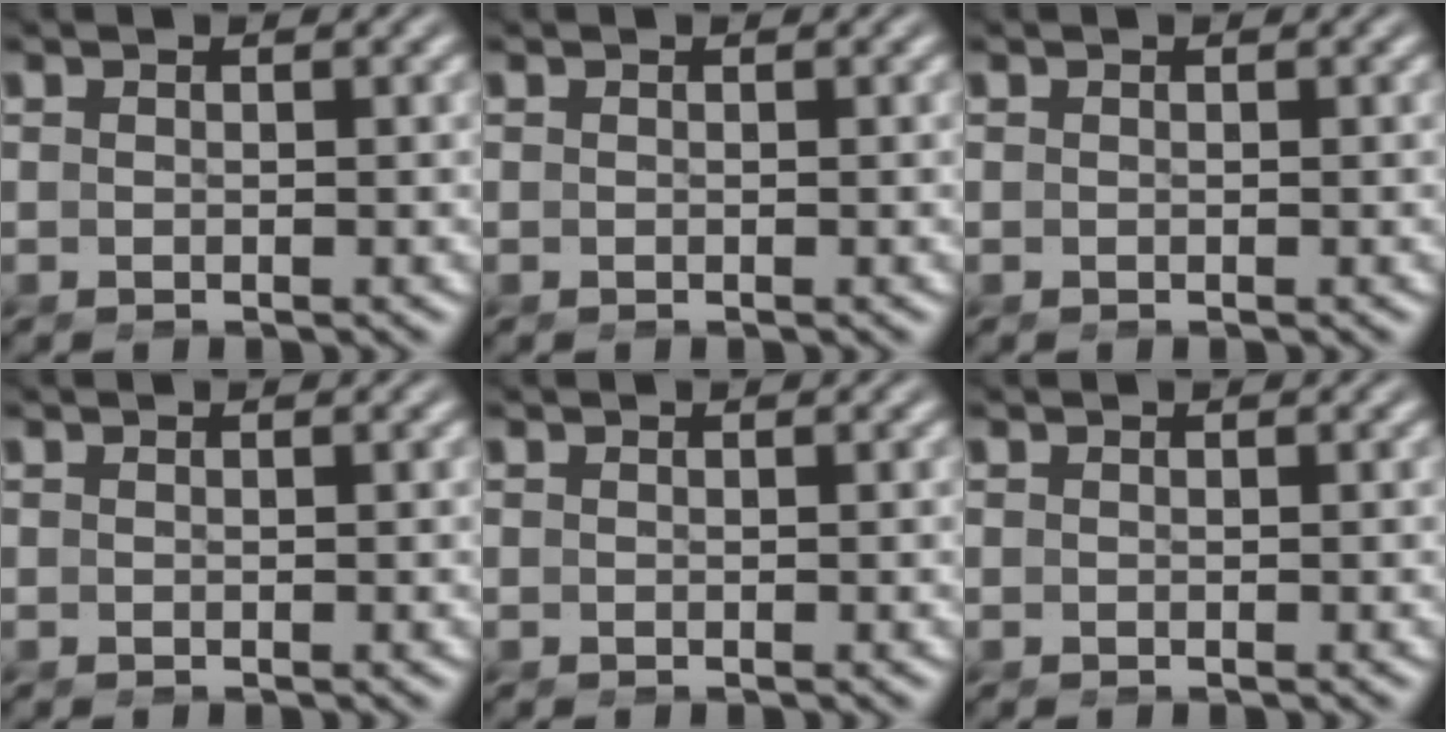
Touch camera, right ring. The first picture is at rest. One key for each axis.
{"total": 0.0}
{"total": 0.0}
{"total": 0.0}
{"total": 0.0}
{"total": 0.0}